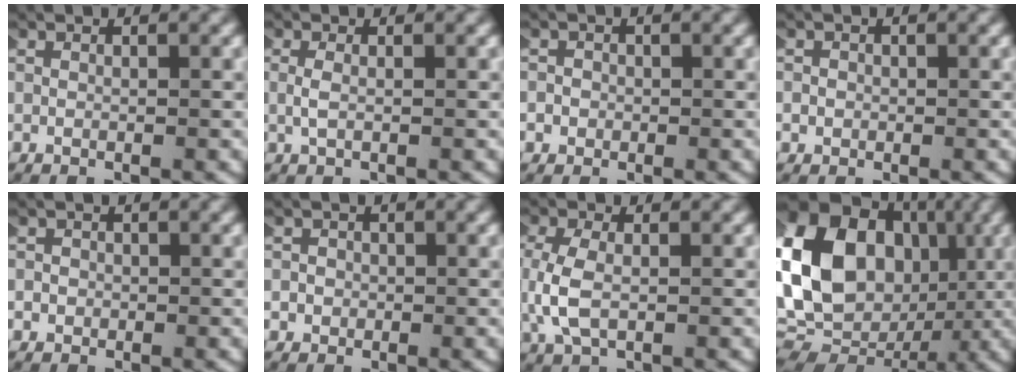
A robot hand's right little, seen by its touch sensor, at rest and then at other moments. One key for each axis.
{"total": 1.1, "fx": 0.1, "fy": 0.4, "fz": 1.0, "tx": -0.026, "ty": 0.000, "tz": 0.001}
{"total": 2.5, "fx": -0.7, "fy": 2.4, "fz": 0.2, "tx": -0.014, "ty": 0.004, "tz": -0.023}
{"total": 1.6, "fx": -0.5, "fy": 1.5, "fz": 0.0, "tx": -0.010, "ty": 0.004, "tz": -0.014}
{"total": 2.1, "fx": -0.6, "fy": 2.0, "fz": 0.1, "tx": -0.012, "ty": 0.004, "tz": -0.020}
{"total": 2.7, "fx": -0.7, "fy": 2.6, "fz": 0.2, "tx": -0.020, "ty": 0.002, "tz": -0.021}
{"total": 3.3, "fx": 0.1, "fy": 2.1, "fz": 2.5, "tx": -0.077, "ty": 0.001, "tz": 0.004}
{"total": 17.8, "fx": 0.9, "fy": 14.2, "fz": 10.6, "tx": -0.259, "ty": -0.033, "tz": 0.020}